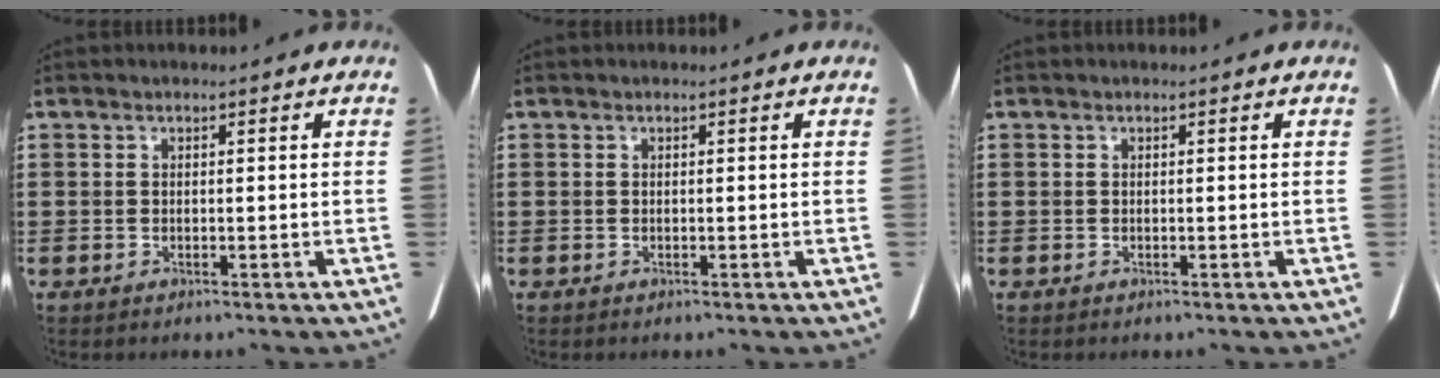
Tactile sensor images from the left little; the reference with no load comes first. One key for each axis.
{"total": 0.0}
{"total": 0.0}